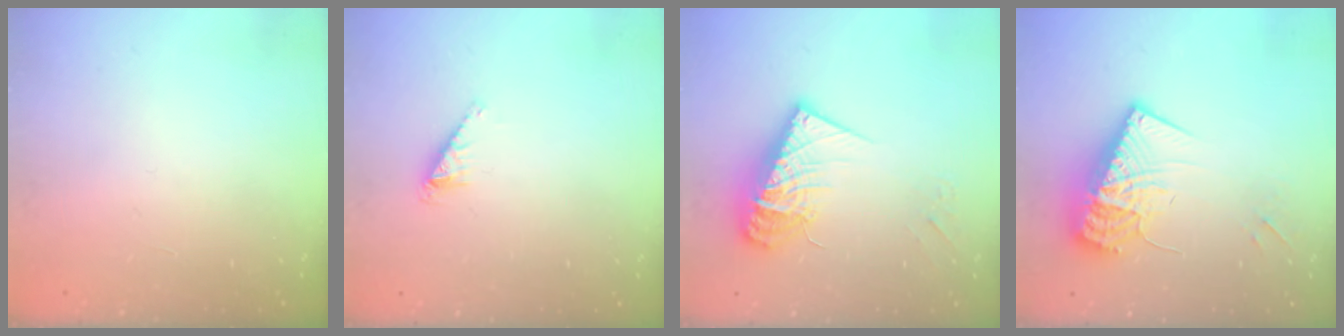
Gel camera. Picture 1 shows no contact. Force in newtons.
{"total": 1.5, "press": 1.4, "slide": 0.1}
{"total": 15.6, "press": 15.5, "slide": 1.6}
{"total": 18.0, "press": 17.9, "slide": 1.3}